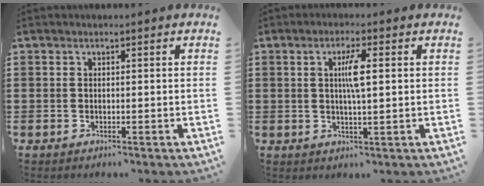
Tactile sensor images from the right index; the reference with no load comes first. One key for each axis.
{"total": 4.3, "fx": 0.7, "fy": 0.6, "fz": 4.2, "tx": -0.081, "ty": 0.001, "tz": 0.008}